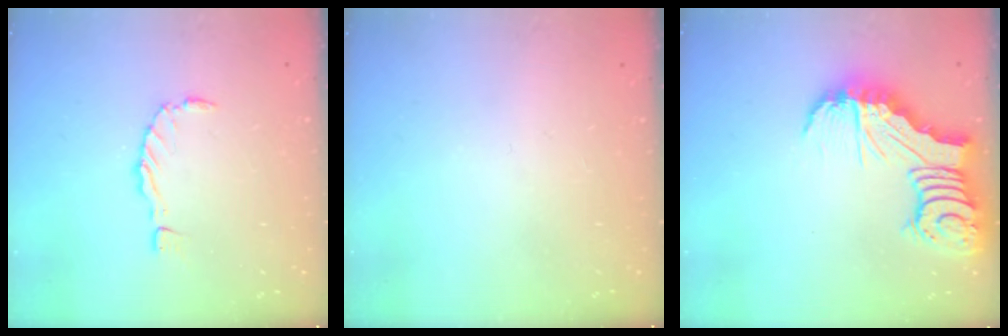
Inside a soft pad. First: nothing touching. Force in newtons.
{"total": 1.5, "press": 1.5, "slide": 0.1}
{"total": 12.0, "press": 11.9, "slide": 1.3}